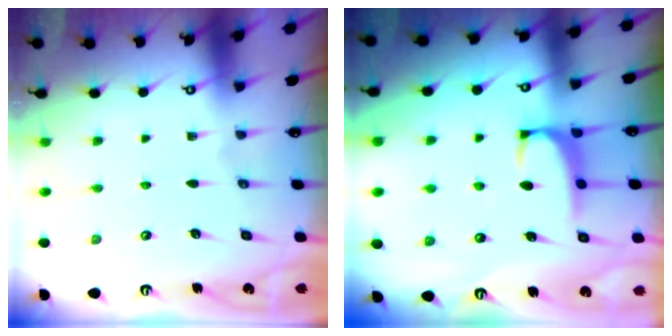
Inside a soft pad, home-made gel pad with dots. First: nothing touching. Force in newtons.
{"total": 1.5, "press": 1.2, "slide": 0.8}